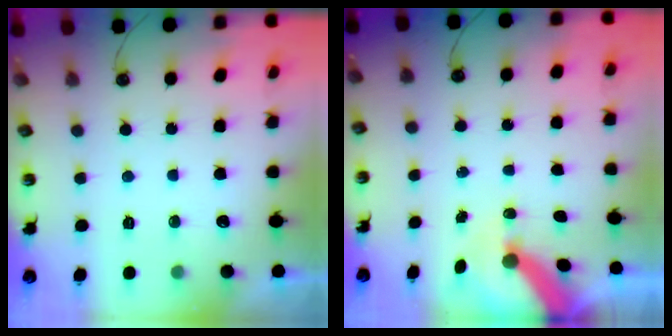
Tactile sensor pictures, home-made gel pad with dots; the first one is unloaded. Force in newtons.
{"total": 7.3, "press": 7.3, "slide": 1.0}